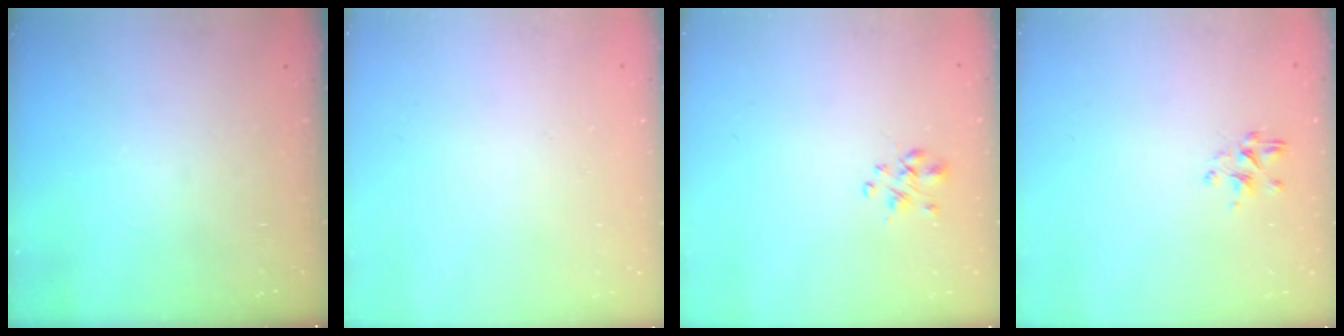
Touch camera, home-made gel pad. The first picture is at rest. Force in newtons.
{"total": 1.8, "press": 1.8, "slide": 0.2}
{"total": 2.5, "press": 2.4, "slide": 0.5}
{"total": 2.3, "press": 2.1, "slide": 1.0}